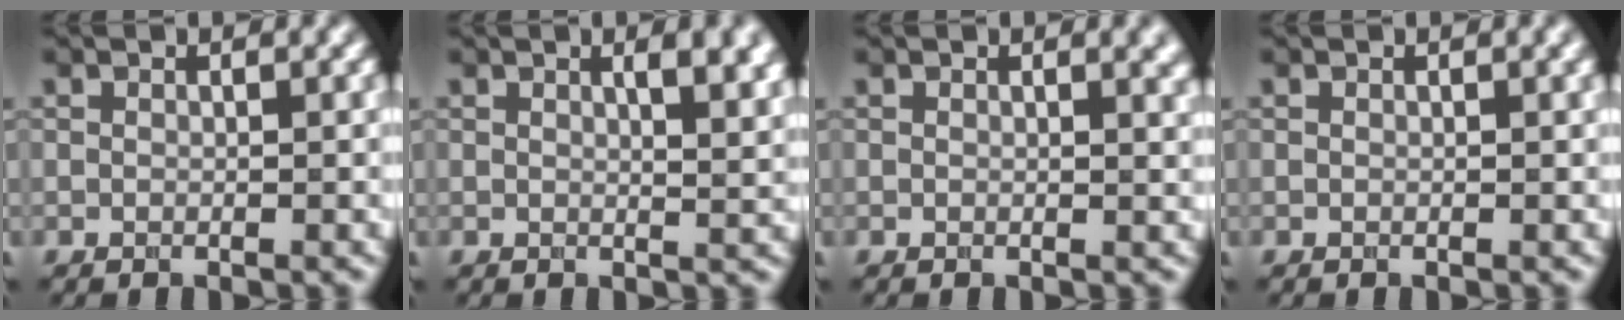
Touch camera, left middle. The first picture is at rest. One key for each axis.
{"total": 5.2, "fx": 1.9, "fy": 2.1, "fz": 4.4, "tx": -0.028, "ty": 0.013, "tz": 0.020}
{"total": 1.9, "fx": 1.0, "fy": 0.7, "fz": 1.4, "tx": -0.006, "ty": 0.003, "tz": 0.011}
{"total": 0.7, "fx": 0.3, "fy": 0.1, "fz": 0.6, "tx": -0.006, "ty": 0.005, "tz": 0.003}